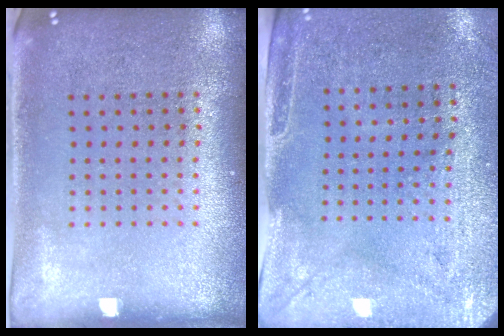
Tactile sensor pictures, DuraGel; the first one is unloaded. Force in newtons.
{"total": 3.0, "press": 2.4, "slide": 1.7}